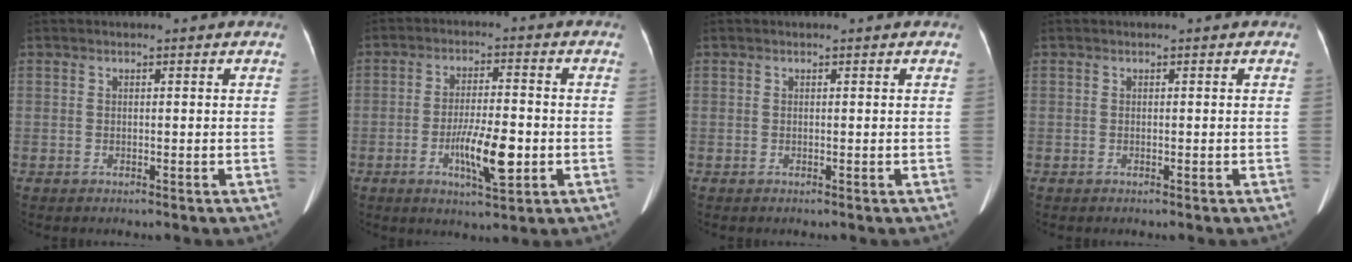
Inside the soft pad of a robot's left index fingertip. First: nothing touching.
{"total": 8.5, "force": [-2.8, 1.9, 7.8], "torque": [-0.140, -0.007, -0.047]}
{"total": 0.0}
{"total": 0.0}